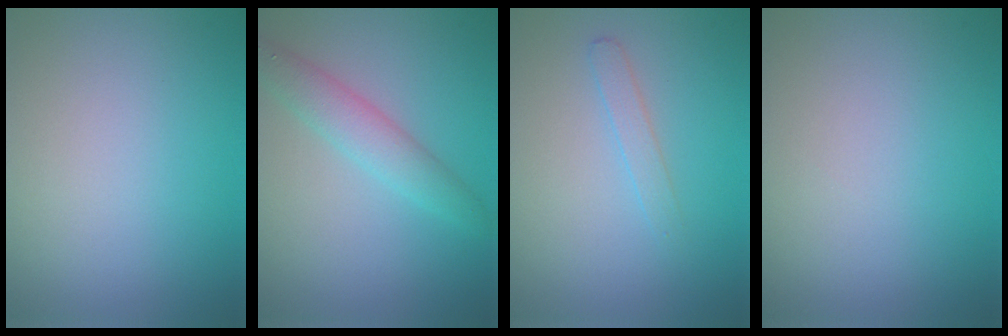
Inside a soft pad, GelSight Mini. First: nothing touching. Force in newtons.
{"total": 2.9, "press": 2.9, "slide": 0.0}
{"total": 1.2, "press": 1.2, "slide": 0.0}
{"total": 0.0}